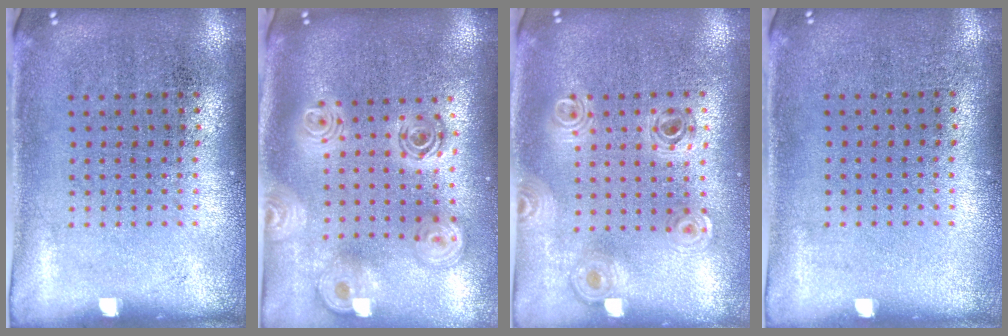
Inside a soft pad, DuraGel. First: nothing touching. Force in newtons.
{"total": 2.5, "press": 1.9, "slide": 1.6}
{"total": 0.8, "press": 0.8, "slide": 0.2}
{"total": 0.0}